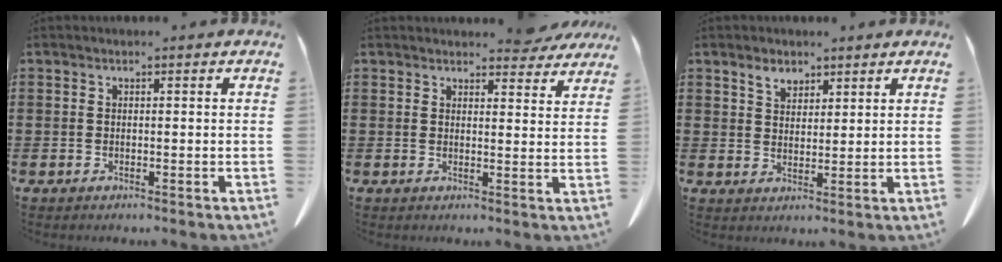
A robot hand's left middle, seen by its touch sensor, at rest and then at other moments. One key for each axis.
{"total": 4.1, "fx": 3.9, "fy": 0.7, "fz": 0.8, "tx": -0.009, "ty": -0.019, "tz": 0.071}
{"total": 3.3, "fx": 2.4, "fy": 1.9, "fz": 1.2, "tx": -0.023, "ty": 0.003, "tz": 0.043}